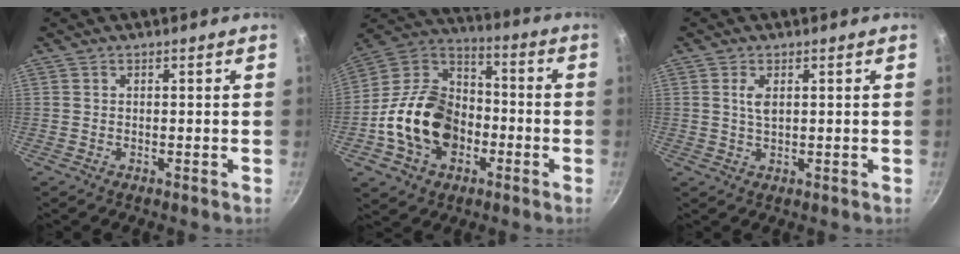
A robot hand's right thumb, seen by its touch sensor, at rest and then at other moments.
{"total": 19.5, "force": [-4.9, 14.3, 12.3], "torque": [-0.192, 0.051, -0.099]}
{"total": 2.6, "force": [0.8, 1.2, 2.1], "torque": [-0.039, -0.003, 0.015]}